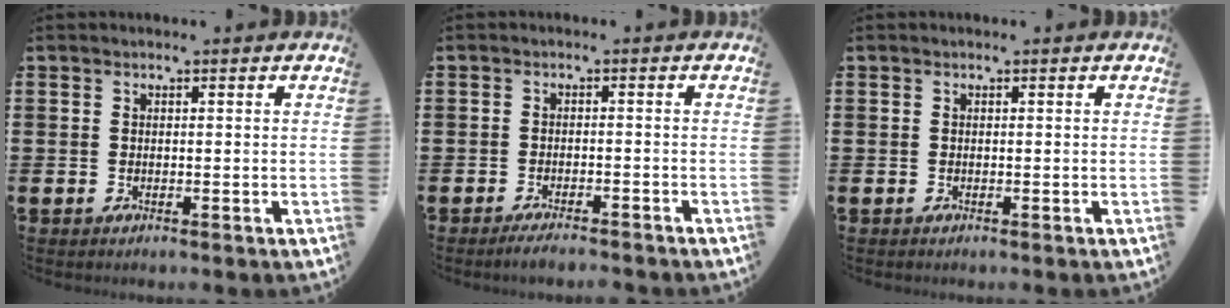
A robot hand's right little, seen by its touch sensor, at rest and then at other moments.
{"total": 1.7, "force": [-1.6, 0.0, 0.7], "torque": [-0.012, 0.002, -0.030]}
{"total": 0.0}